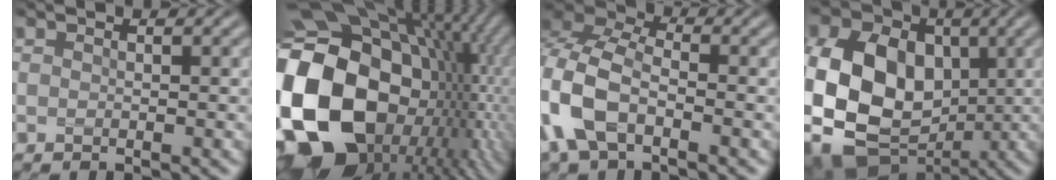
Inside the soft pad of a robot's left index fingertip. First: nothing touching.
{"total": 21.9, "force": [-2.6, 16.5, 14.2], "torque": [-0.304, -0.026, -0.019]}
{"total": 7.7, "force": [-2.9, 4.5, 5.5], "torque": [-0.145, 0.004, -0.073]}
{"total": 14.2, "force": [-0.9, 11.2, 8.6], "torque": [-0.172, -0.005, -0.021]}